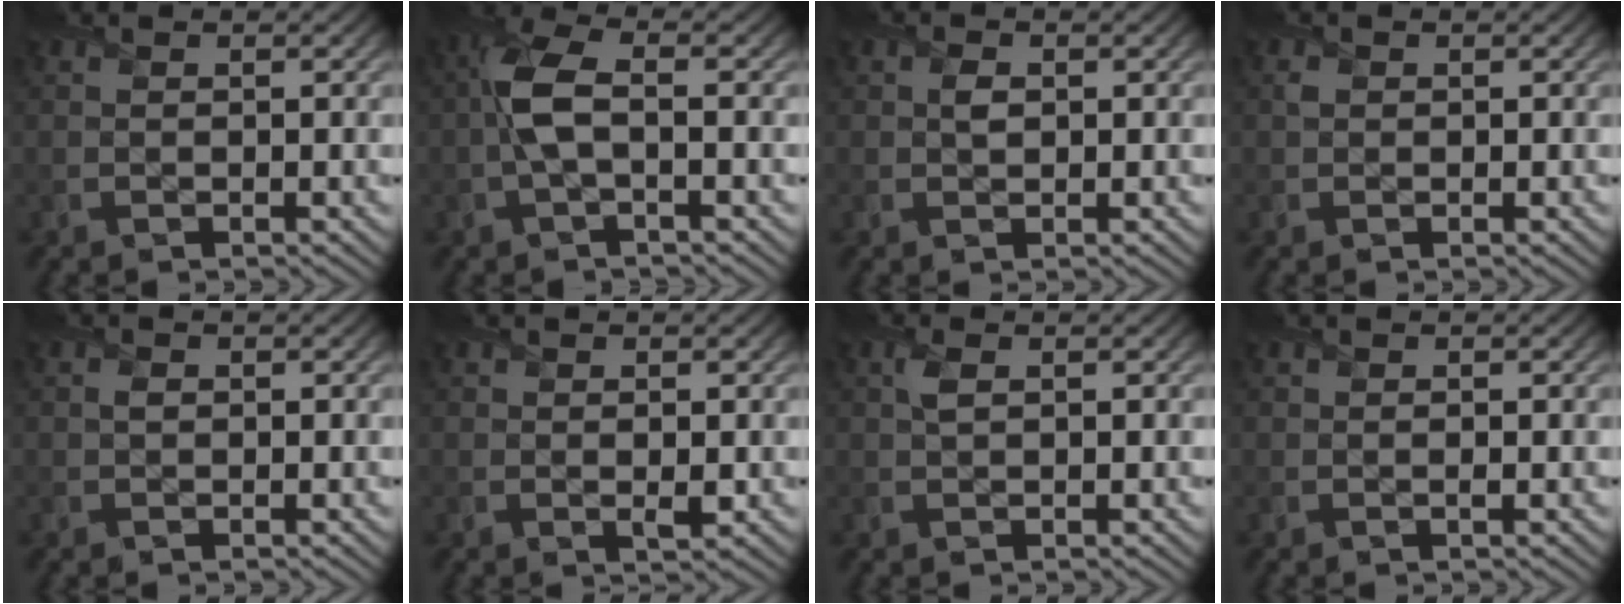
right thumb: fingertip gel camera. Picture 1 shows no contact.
{"total": 5.2, "force": [-0.4, 2.0, 4.9], "torque": [-0.115, 0.006, -0.015]}
{"total": 1.2, "force": [0.2, 0.9, 0.7], "torque": [-0.012, -0.003, 0.003]}
{"total": 0.6, "force": [0.2, 0.6, 0.1], "torque": [-0.004, -0.003, 0.003]}
{"total": 0.6, "force": [0.0, 0.5, 0.2], "torque": [0.000, -0.003, 0.000]}
{"total": 0.9, "force": [0.1, 0.4, 0.8], "torque": [-0.010, -0.009, 0.003]}
{"total": 1.4, "force": [0.5, 0.7, 1.1], "torque": [-0.029, 0.001, 0.010]}
{"total": 0.0}